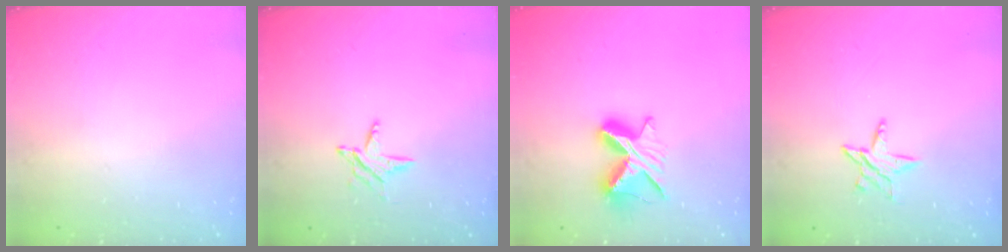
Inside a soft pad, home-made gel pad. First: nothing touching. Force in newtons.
{"total": 5.5, "press": 5.5, "slide": 0.7}
{"total": 9.3, "press": 9.3, "slide": 0.2}
{"total": 5.7, "press": 5.7, "slide": 0.6}